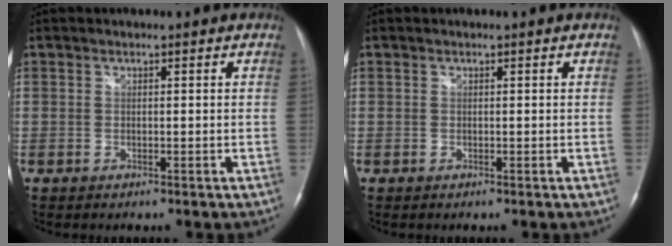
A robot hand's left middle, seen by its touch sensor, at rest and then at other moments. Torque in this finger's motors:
{"motor_torque": [0.07, 0.02, 0.09, 0.01]}